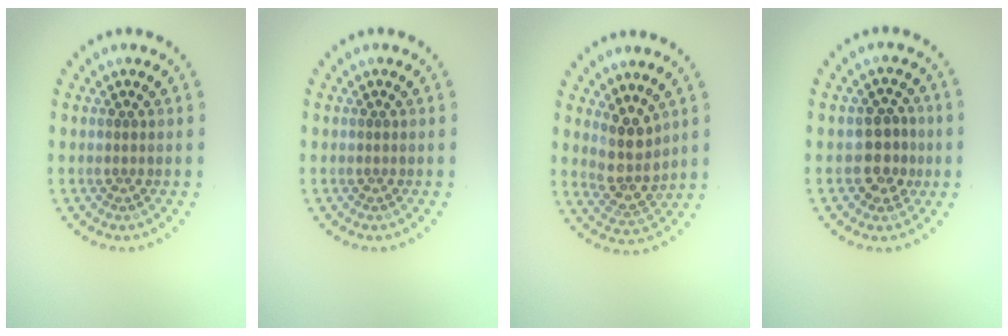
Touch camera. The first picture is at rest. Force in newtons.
{"total": 0.0}
{"total": 3.3, "press": 2.7, "slide": 1.9}
{"total": 2.8, "press": 2.7, "slide": 0.9}